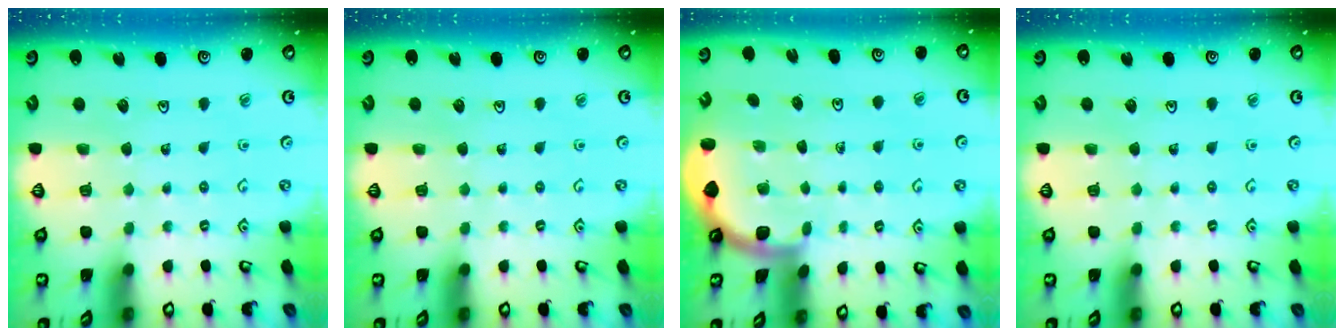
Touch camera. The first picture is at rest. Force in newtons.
{"total": 0.0}
{"total": 1.7, "press": 1.7, "slide": 0.0}
{"total": 0.0}